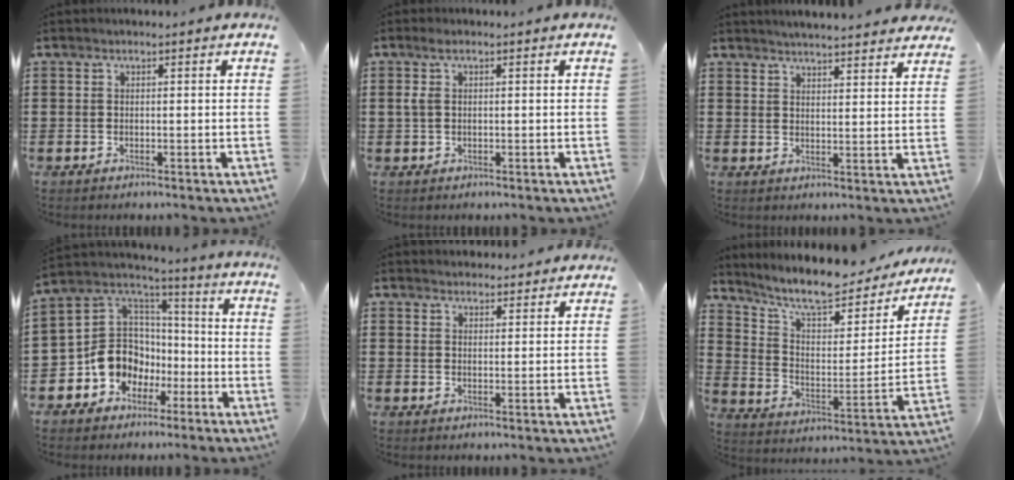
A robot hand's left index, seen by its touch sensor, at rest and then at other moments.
{"total": 2.5, "force": [0.3, 1.1, 2.2], "torque": [-0.054, 0.005, 0.001]}
{"total": 3.6, "force": [3.6, -0.2, 0.3], "torque": [-0.018, -0.018, 0.065]}
{"total": 10.6, "force": [-4.1, 9.3, 3.1], "torque": [-0.104, 0.008, -0.074]}
{"total": 2.4, "force": [2.4, 0.4, -0.2], "torque": [-0.003, -0.005, 0.048]}
{"total": 9.4, "force": [7.7, 1.9, 5.0], "torque": [-0.120, -0.051, 0.131]}